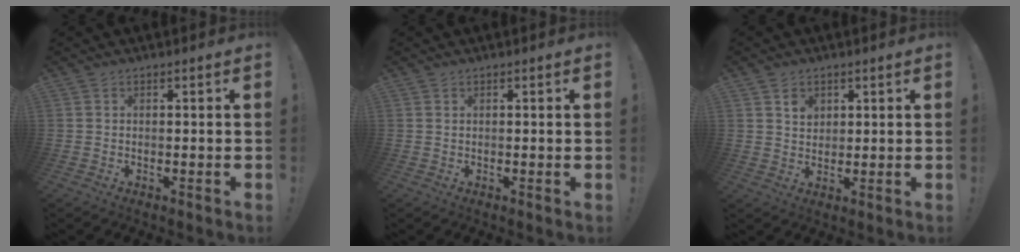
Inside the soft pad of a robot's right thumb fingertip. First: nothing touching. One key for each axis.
{"total": 0.6, "fx": 0.4, "fy": -0.1, "fz": 0.4, "tx": -0.003, "ty": -0.002, "tz": 0.005}
{"total": 3.8, "fx": 2.1, "fy": 3.0, "fz": 1.2, "tx": -0.006, "ty": -0.012, "tz": 0.034}